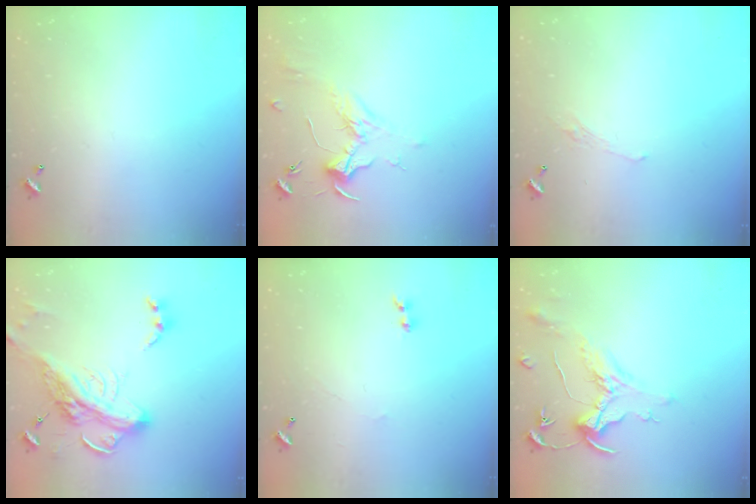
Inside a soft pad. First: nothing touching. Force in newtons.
{"total": 1.8, "press": 1.7, "slide": 0.6}
{"total": 0.5, "press": 0.2, "slide": 0.5}
{"total": 10.9, "press": 10.7, "slide": 2.2}
{"total": 1.0, "press": 0.3, "slide": 1.0}
{"total": 1.6, "press": 1.4, "slide": 0.7}